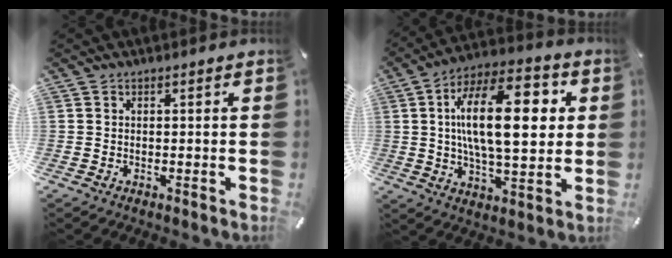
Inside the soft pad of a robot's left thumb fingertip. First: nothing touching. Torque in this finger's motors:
{"motor_torque": [2.55, 2.45, 2.54, -0.23, 0.68]}